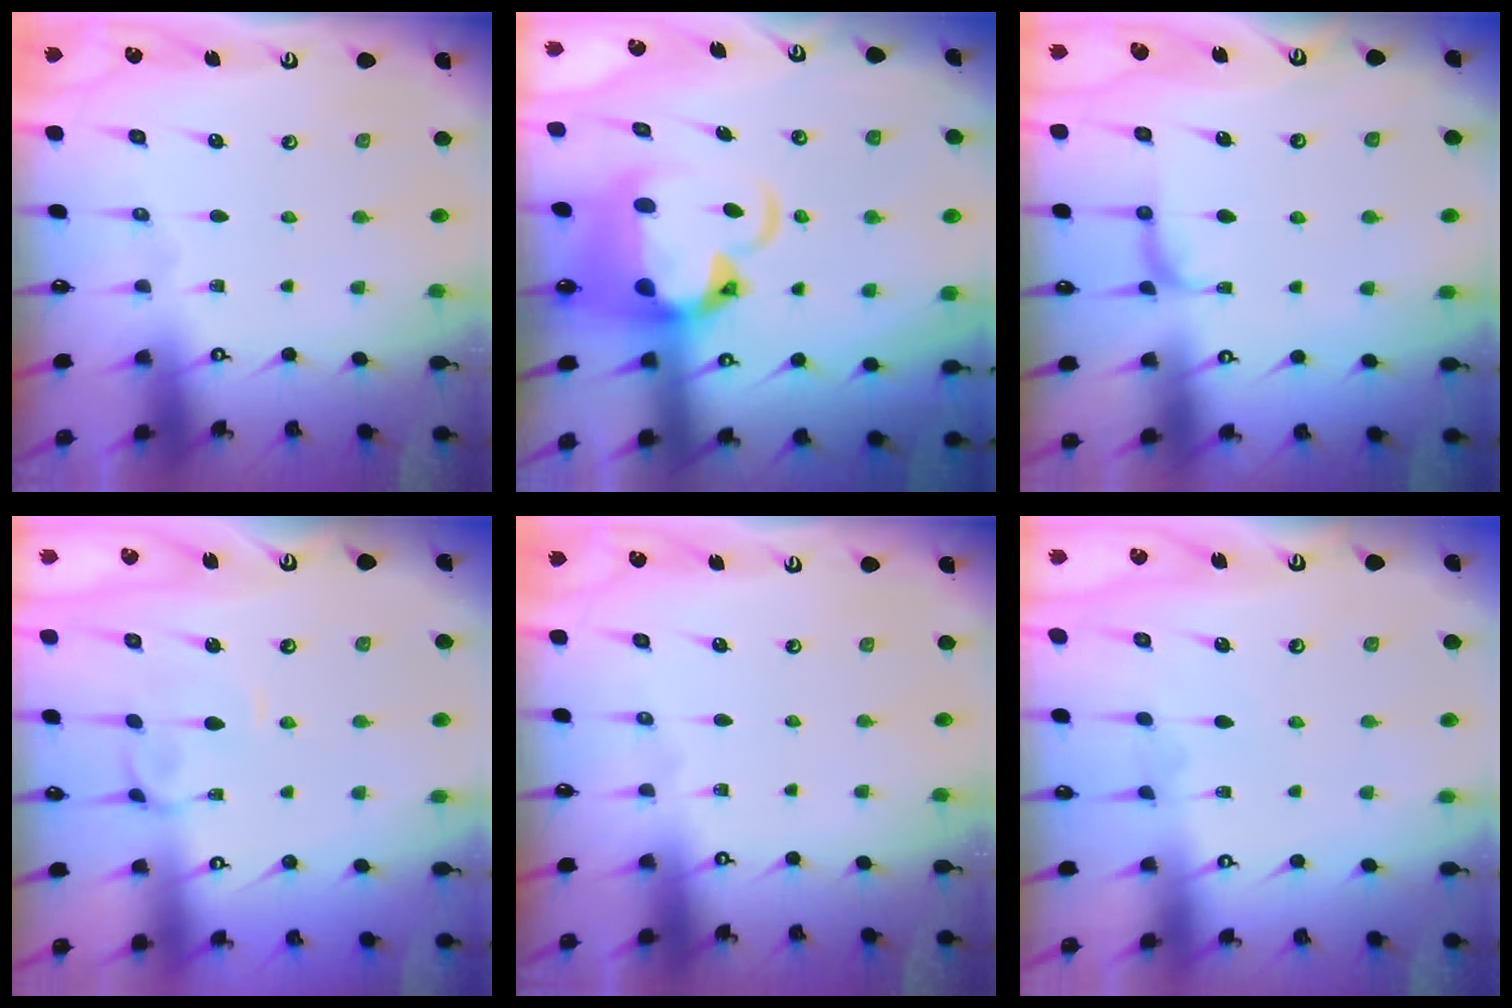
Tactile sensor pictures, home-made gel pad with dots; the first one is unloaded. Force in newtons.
{"total": 6.0, "press": 5.7, "slide": 1.8}
{"total": 2.9, "press": 2.7, "slide": 0.9}
{"total": 3.7, "press": 3.7, "slide": 0.2}
{"total": 0.0}
{"total": 3.6, "press": 3.6, "slide": 0.2}